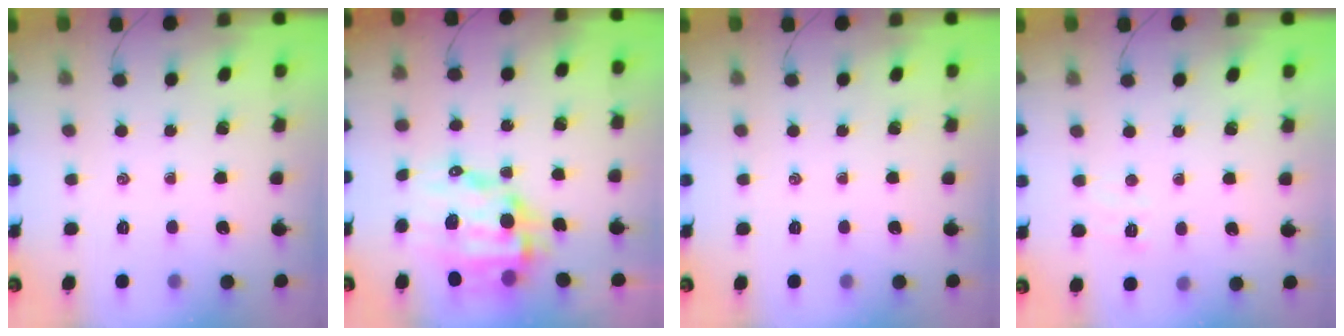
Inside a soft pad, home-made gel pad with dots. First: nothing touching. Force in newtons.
{"total": 13.2, "press": 12.9, "slide": 2.9}
{"total": 0.0}
{"total": 4.6, "press": 4.5, "slide": 1.1}